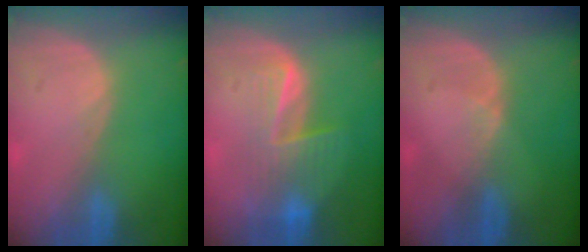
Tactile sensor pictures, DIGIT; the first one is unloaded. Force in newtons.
{"total": 6.8, "press": 6.4, "slide": 2.2}
{"total": 1.4, "press": 0.9, "slide": 1.1}